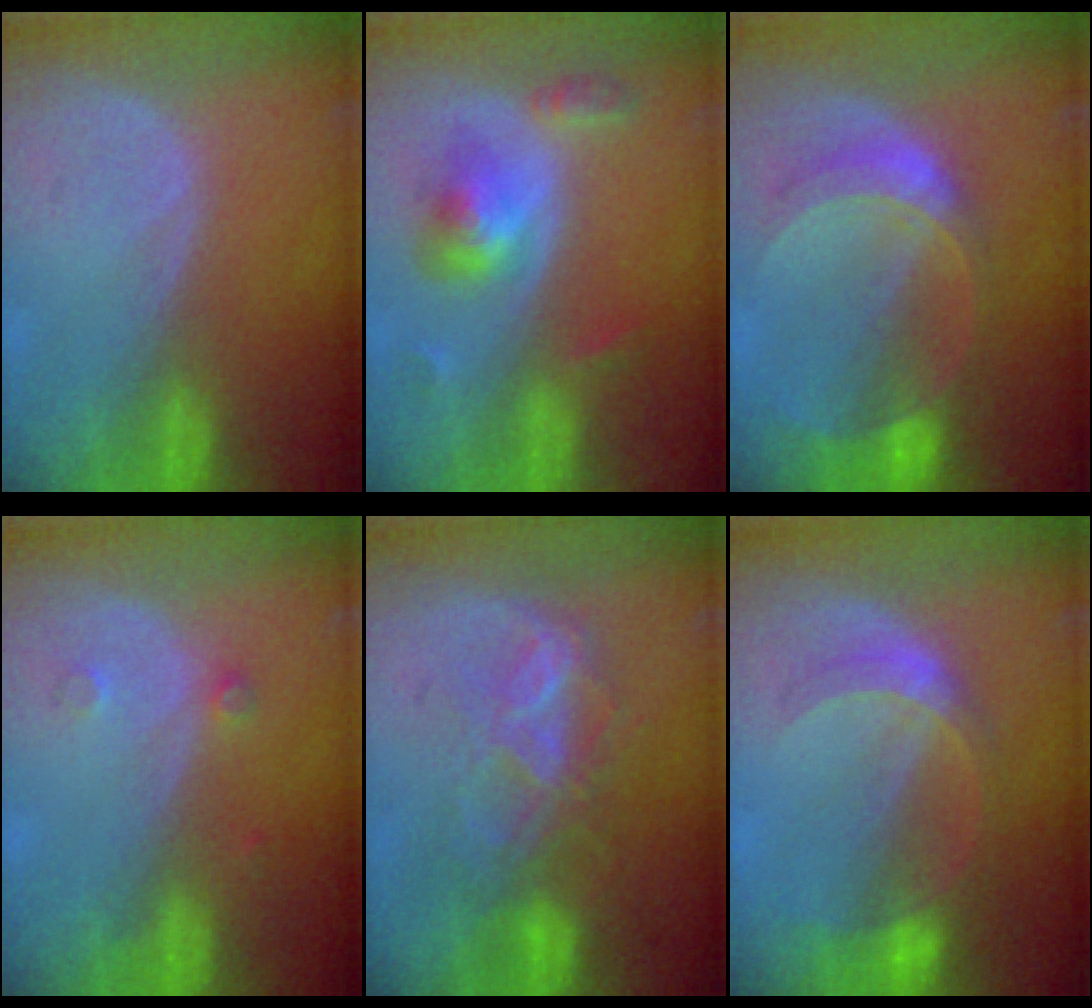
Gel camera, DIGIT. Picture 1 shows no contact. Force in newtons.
{"total": 6.0, "press": 5.4, "slide": 2.7}
{"total": 7.6, "press": 6.8, "slide": 3.4}
{"total": 1.5, "press": 1.5, "slide": 0.1}
{"total": 6.8, "press": 6.6, "slide": 1.5}
{"total": 6.5, "press": 5.7, "slide": 3.1}